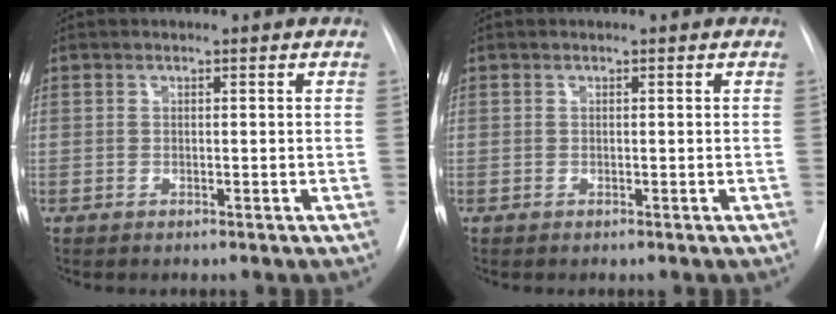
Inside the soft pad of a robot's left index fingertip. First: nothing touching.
{"total": 0.0}